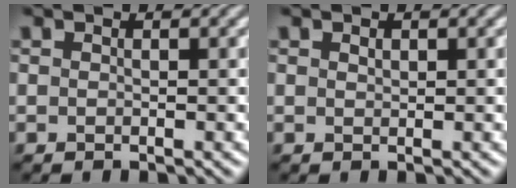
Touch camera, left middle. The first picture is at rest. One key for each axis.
{"total": 0.6, "fx": 0.3, "fy": 0.3, "fz": 0.3, "tx": -0.006, "ty": -0.001, "tz": 0.008}